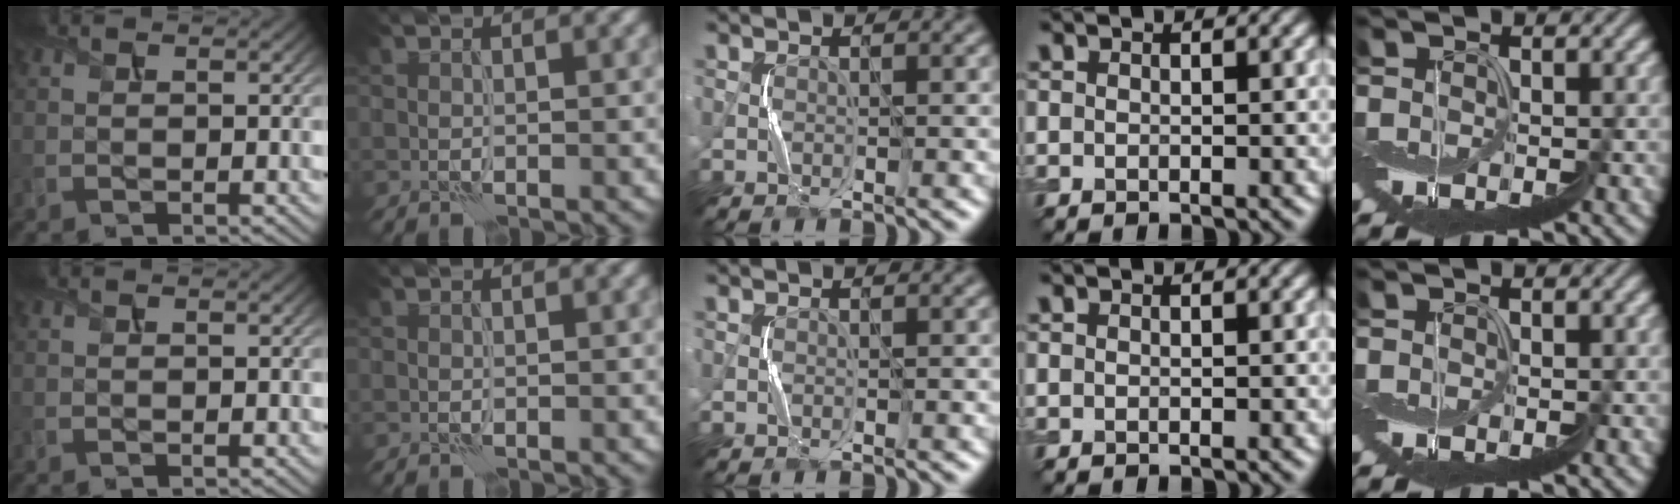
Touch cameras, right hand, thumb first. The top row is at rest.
{}